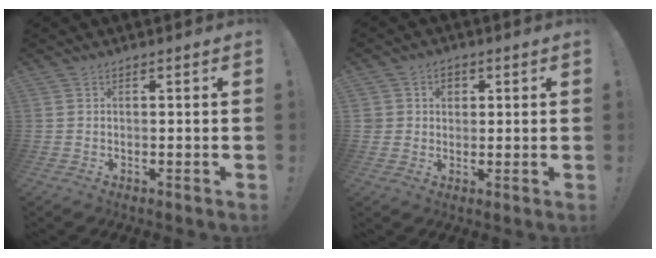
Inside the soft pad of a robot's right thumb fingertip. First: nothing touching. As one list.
[{"total": 4.2, "force": [1.1, 4.0, 1.0], "torque": [-0.006, -0.003, 0.018]}]